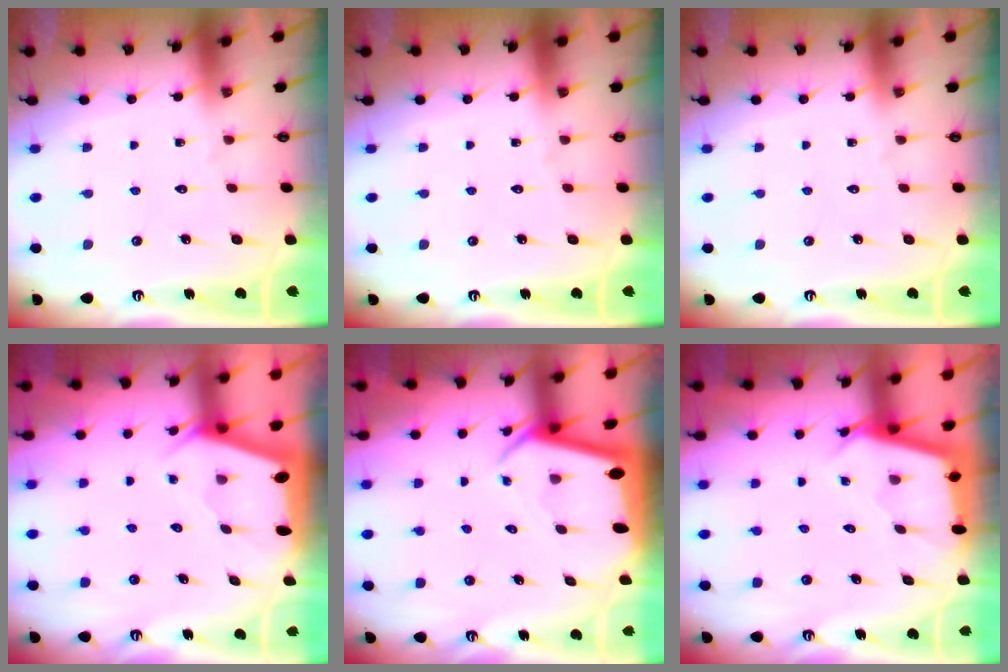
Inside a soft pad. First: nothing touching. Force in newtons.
{"total": 0.0}
{"total": 0.0}
{"total": 2.9, "press": 2.9, "slide": 0.1}
{"total": 2.6, "press": 2.6, "slide": 0.2}
{"total": 2.5, "press": 2.5, "slide": 0.1}